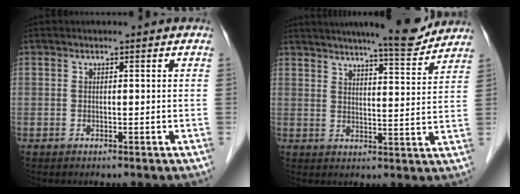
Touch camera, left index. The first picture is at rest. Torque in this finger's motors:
{"motor_torque": [1.00, -1.05, 0.56, 0.10]}